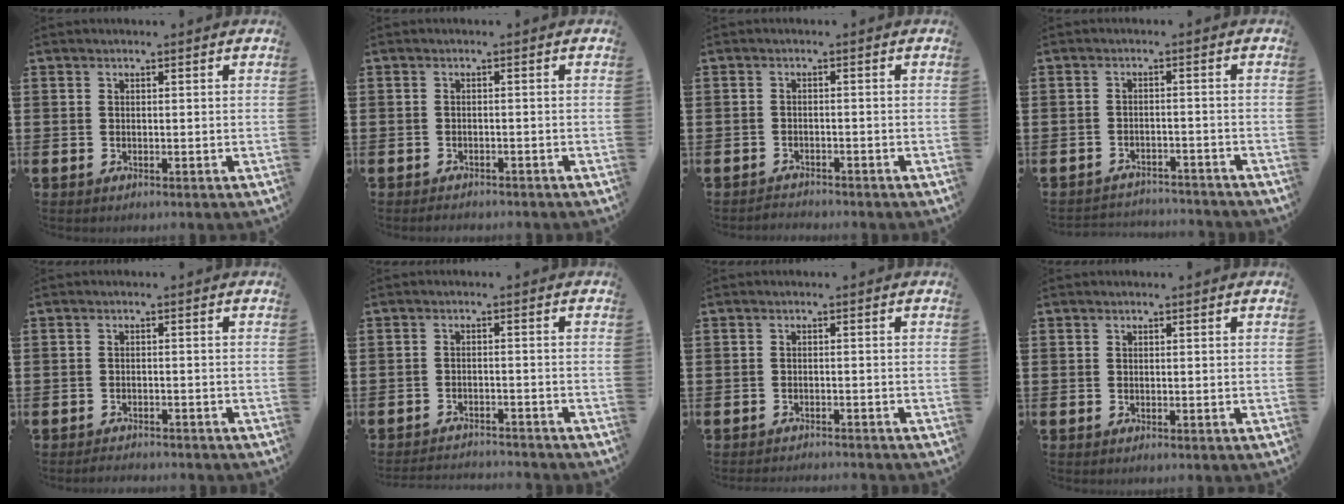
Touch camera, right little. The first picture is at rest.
{"total": 0.8, "force": [-0.7, -0.1, -0.3], "torque": [0.003, -0.003, -0.014]}
{"total": 1.2, "force": [-1.1, -0.2, -0.5], "torque": [0.006, 0.002, -0.023]}
{"total": 2.3, "force": [-2.2, -0.1, -0.5], "torque": [0.003, 0.000, -0.048]}
{"total": 1.3, "force": [-1.2, -0.1, -0.4], "torque": [0.003, 0.001, -0.024]}
{"total": 2.1, "force": [-2.0, -0.3, -0.4], "torque": [0.004, 0.001, -0.044]}
{"total": 1.2, "force": [-1.2, -0.1, -0.1], "torque": [-0.001, 0.002, -0.025]}
{"total": 0.0}